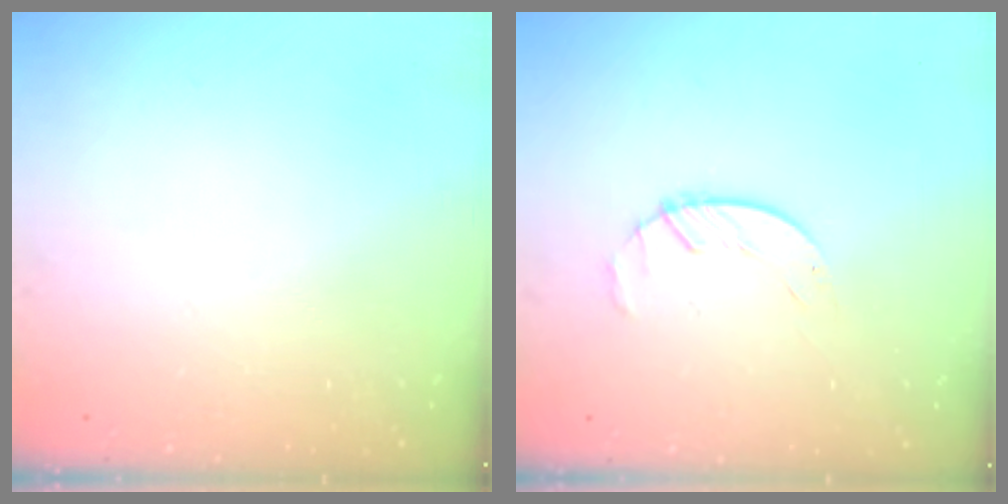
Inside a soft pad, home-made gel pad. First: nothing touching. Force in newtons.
{"total": 1.6, "press": 1.6, "slide": 0.3}